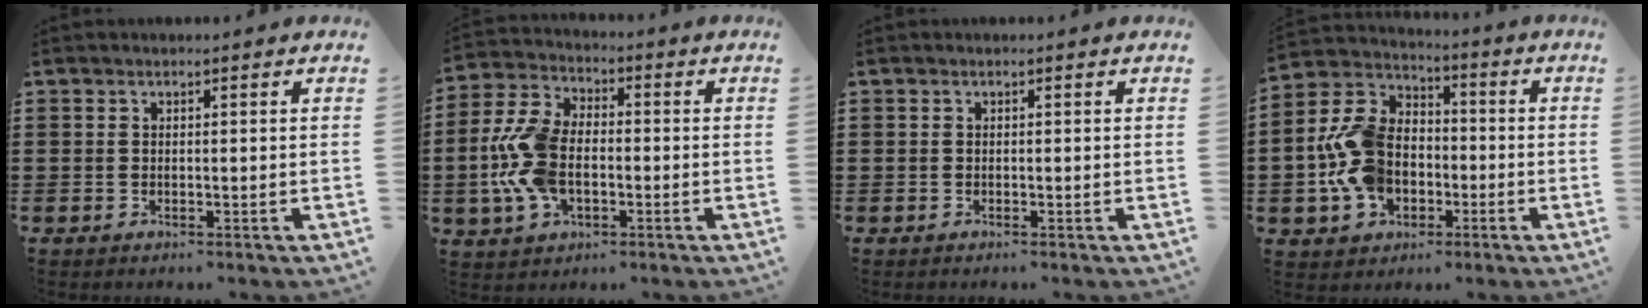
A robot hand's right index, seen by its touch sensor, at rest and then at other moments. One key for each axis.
{"total": 10.5, "fx": -1.6, "fy": 6.4, "fz": 8.2, "tx": -0.214, "ty": -0.004, "tz": -0.038}
{"total": 0.0}
{"total": 11.3, "fx": -2.1, "fy": 8.6, "fz": 7.1, "tx": -0.198, "ty": 0.014, "tz": -0.045}